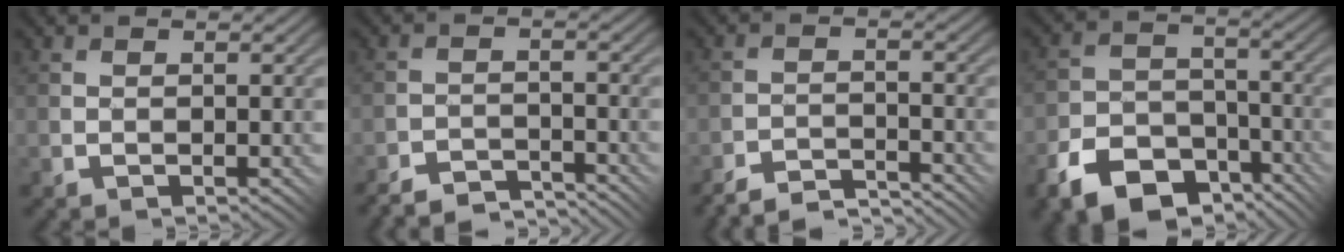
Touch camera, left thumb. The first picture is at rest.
{"total": 4.9, "force": [-4.9, 0.2, 0.7], "torque": [-0.010, 0.005, -0.089]}
{"total": 5.2, "force": [-5.1, -0.3, 0.9], "torque": [-0.018, 0.008, -0.094]}
{"total": 11.2, "force": [-7.4, 6.5, 5.4], "torque": [-0.119, -0.017, -0.131]}